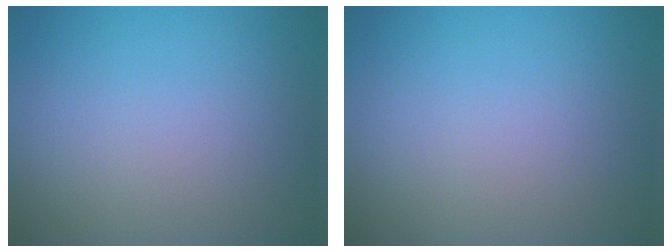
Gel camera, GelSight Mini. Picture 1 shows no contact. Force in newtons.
{"total": 0.0}